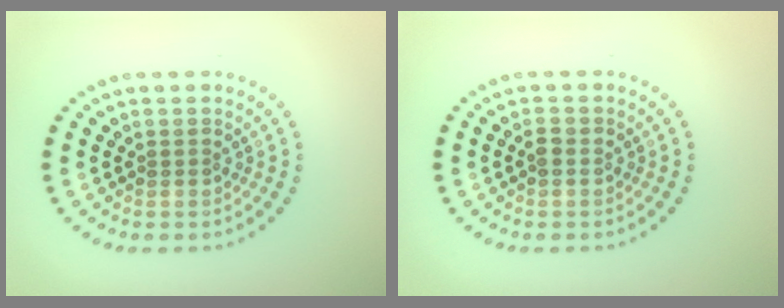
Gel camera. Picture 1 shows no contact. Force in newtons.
{"total": 1.2, "press": 1.2, "slide": 0.1}